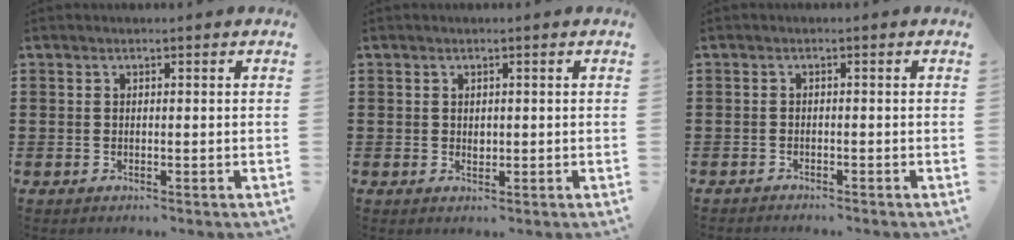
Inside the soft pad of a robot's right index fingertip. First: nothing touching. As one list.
[{"total": 1.0, "force": [0.2, 0.7, 0.6], "torque": [-0.013, 0.004, 0.004]}, {"total": 1.0, "force": [-1.0, 0.0, 0.0], "torque": [-0.002, 0.002, -0.021]}]